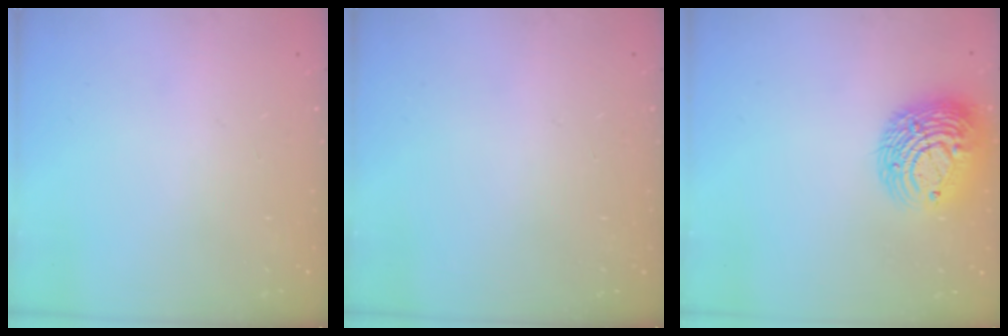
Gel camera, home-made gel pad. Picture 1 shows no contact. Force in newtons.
{"total": 0.0}
{"total": 13.0, "press": 12.9, "slide": 2.0}